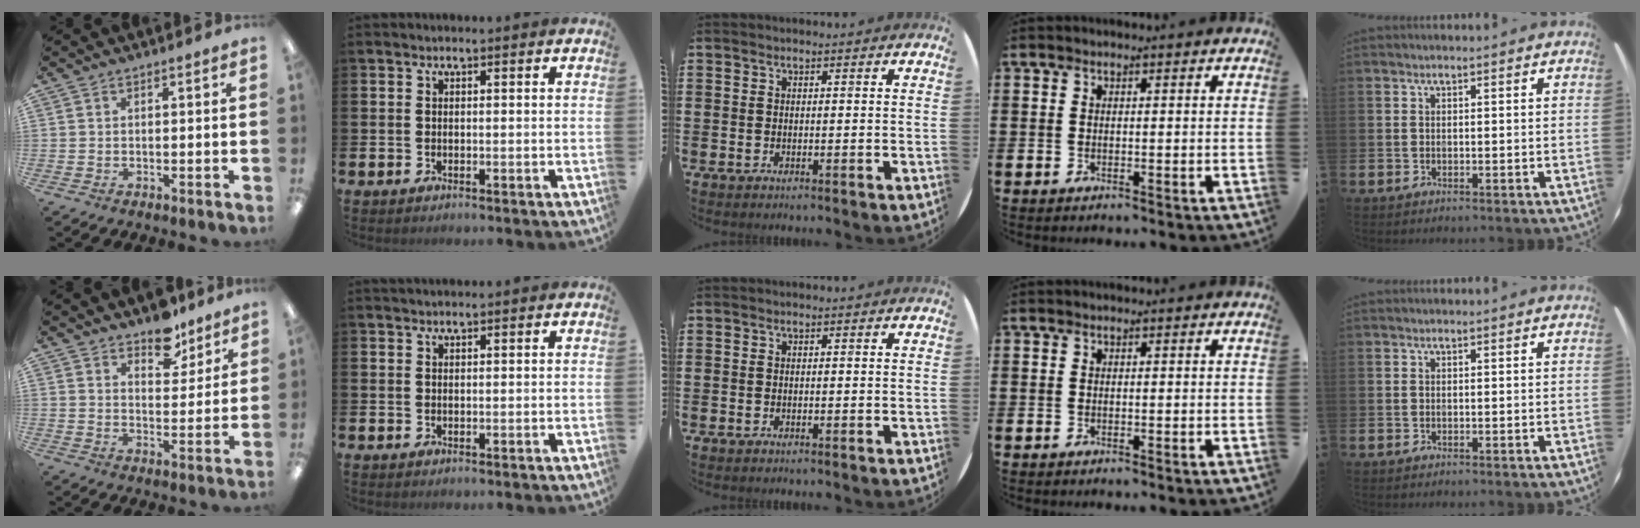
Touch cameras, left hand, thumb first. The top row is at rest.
{"thumb": {"total": 8.2, "force": [6.9, 3.8, 2.4], "torque": [-0.014, -0.050, 0.122]}, "index": {"total": 0.7, "force": [0.7, 0.0, 0.0], "torque": [-0.001, 0.001, 0.014]}}